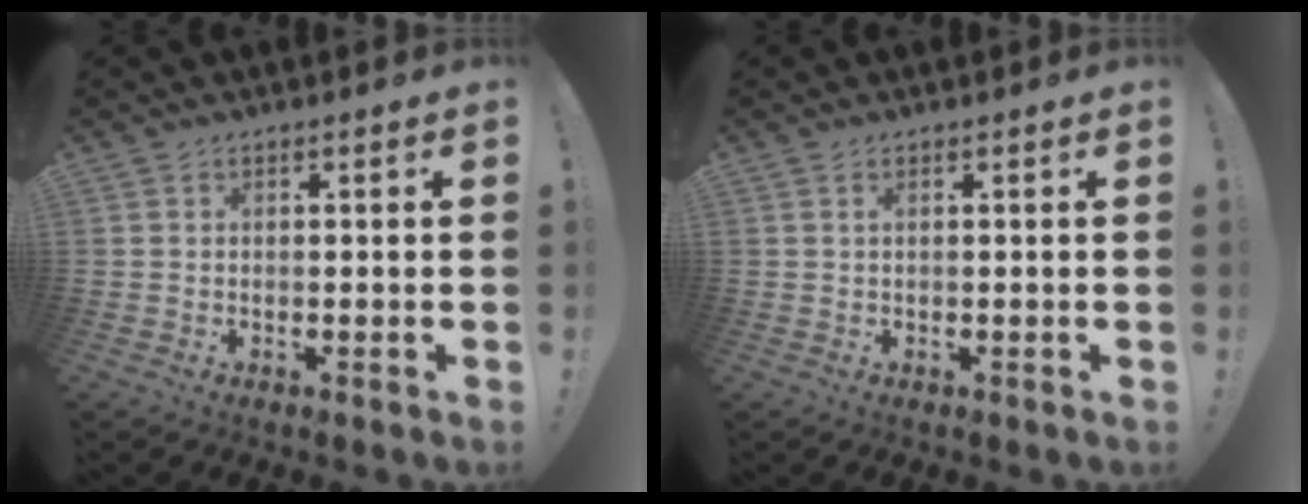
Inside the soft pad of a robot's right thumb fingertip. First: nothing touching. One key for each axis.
{"total": 0.8, "fx": 0.4, "fy": -0.2, "fz": 0.7, "tx": -0.012, "ty": -0.001, "tz": 0.006}